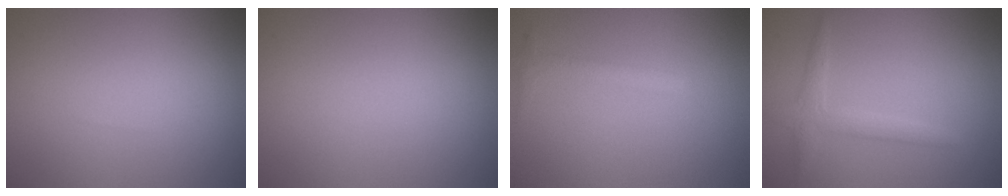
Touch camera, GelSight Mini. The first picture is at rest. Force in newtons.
{"total": 0.0}
{"total": 1.2, "press": 1.2, "slide": 0.0}
{"total": 2.1, "press": 2.1, "slide": 0.1}